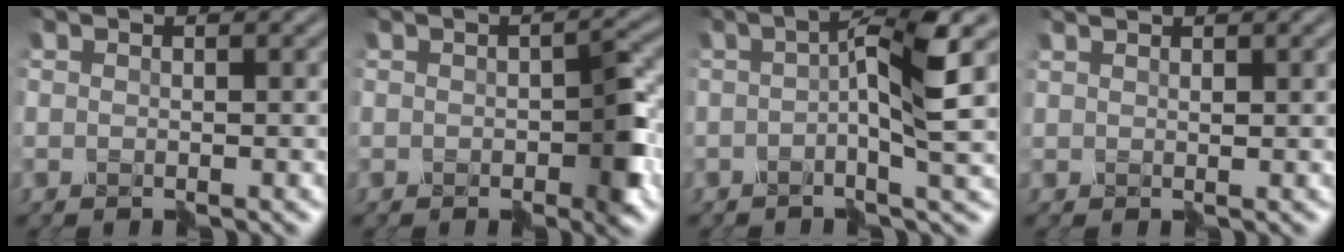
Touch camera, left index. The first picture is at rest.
{"total": 4.2, "force": [-1.2, 1.9, 3.6], "torque": [-0.058, 0.002, -0.021]}
{"total": 5.7, "force": [-0.1, 0.6, 5.6], "torque": [-0.092, 0.012, -0.010]}
{"total": 0.8, "force": [0.7, -0.2, -0.2], "torque": [0.003, 0.006, 0.011]}